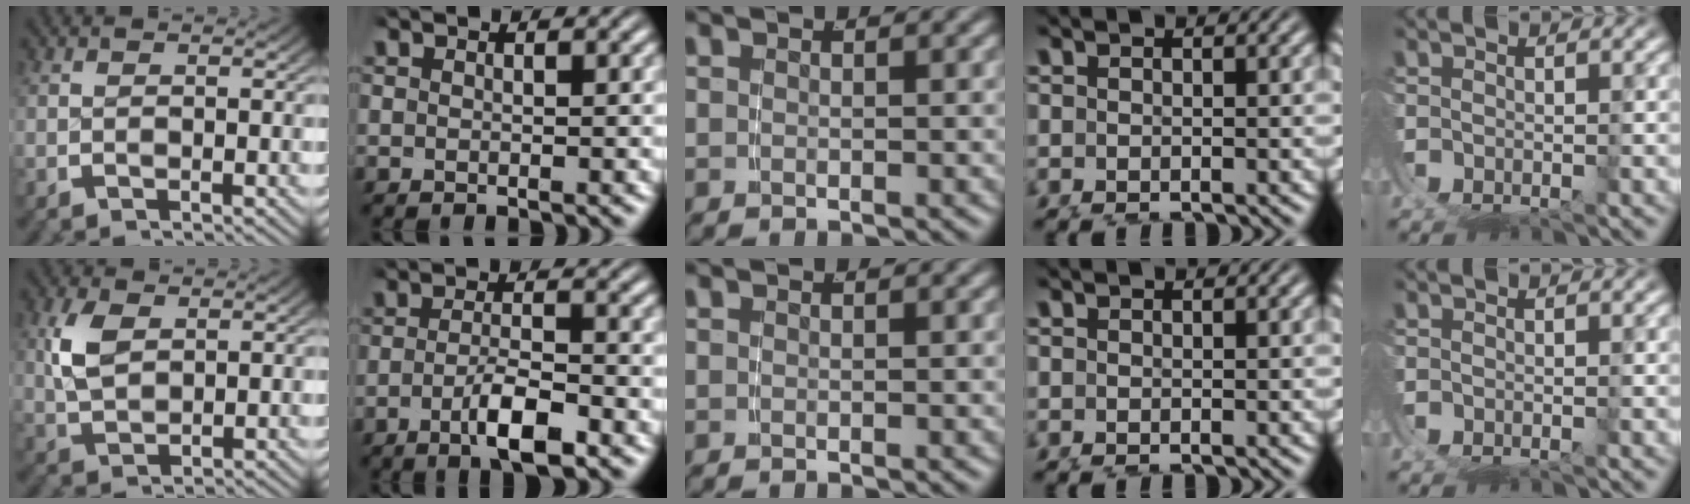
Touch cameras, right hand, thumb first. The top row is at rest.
{"thumb": {"total": 4.1, "force": [1.3, 2.7, 2.8], "torque": [-0.065, -0.008, 0.034]}, "index": {"total": 4.5, "force": [-2.0, 1.1, 3.9], "torque": [-0.065, -0.014, -0.030]}}